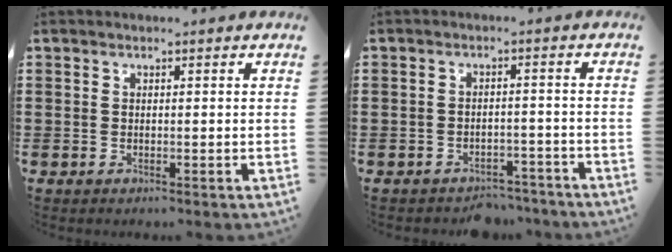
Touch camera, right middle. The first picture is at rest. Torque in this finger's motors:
{"motor_torque": [-0.14, -0.18, -0.16, -0.21]}